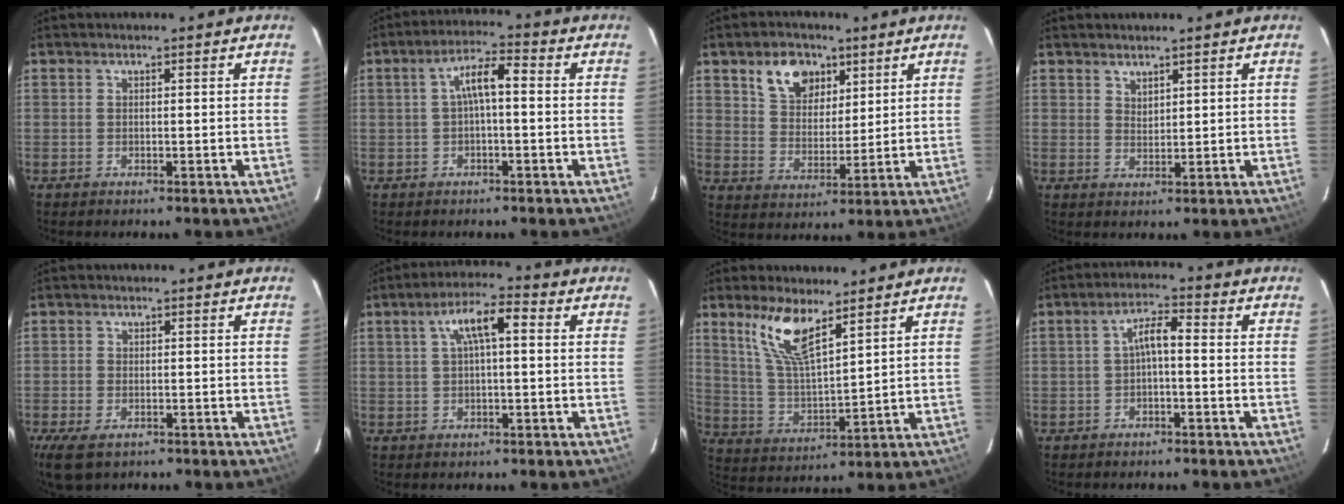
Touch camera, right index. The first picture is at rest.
{"total": 5.5, "force": [-0.1, 1.6, 5.2], "torque": [-0.098, 0.018, 0.002]}
{"total": 9.5, "force": [5.3, 6.4, 4.7], "torque": [-0.085, 0.023, 0.099]}
{"total": 2.0, "force": [1.8, 0.8, 0.4], "torque": [-0.003, 0.002, 0.033]}
{"total": 6.0, "force": [-3.5, 3.3, 3.6], "torque": [-0.085, -0.020, -0.062]}
{"total": 6.7, "force": [1.4, 1.9, 6.2], "torque": [-0.115, 0.020, 0.026]}
{"total": 10.7, "force": [7.0, 2.9, 7.5], "torque": [-0.150, 0.005, 0.147]}
{"total": 3.8, "force": [-1.0, 1.1, 3.5], "torque": [-0.070, 0.014, -0.016]}